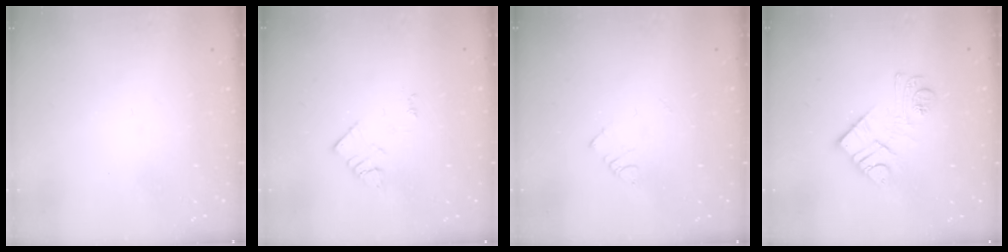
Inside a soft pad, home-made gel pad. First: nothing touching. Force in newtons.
{"total": 2.7, "press": 2.6, "slide": 0.4}
{"total": 3.9, "press": 3.9, "slide": 0.4}
{"total": 11.1, "press": 11.0, "slide": 0.8}